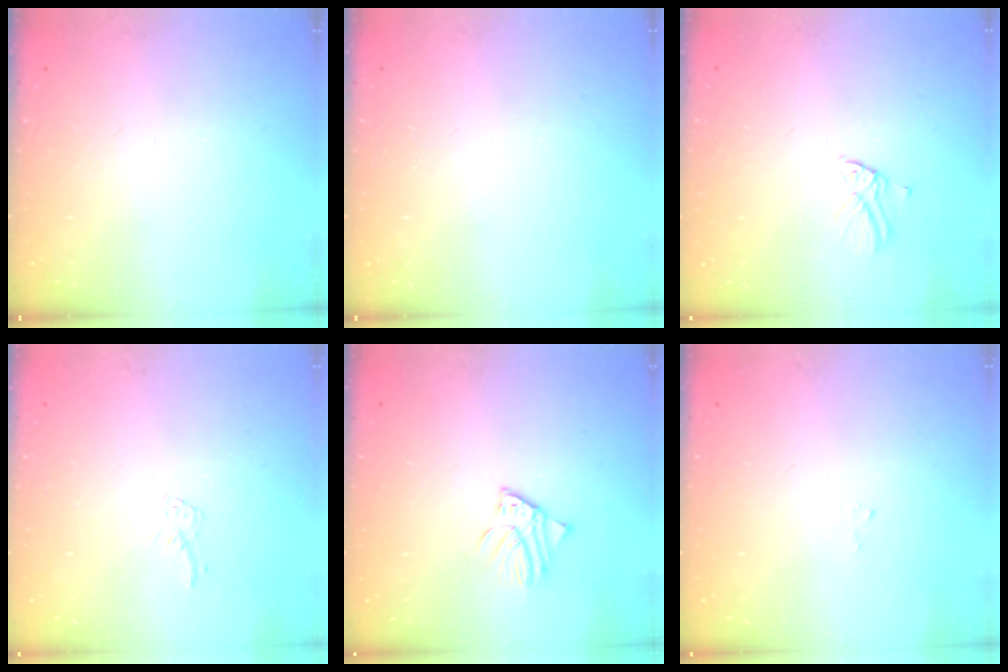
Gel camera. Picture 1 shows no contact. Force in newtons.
{"total": 0.0}
{"total": 2.1, "press": 2.1, "slide": 0.1}
{"total": 3.7, "press": 3.7, "slide": 0.2}
{"total": 2.9, "press": 2.9, "slide": 0.3}
{"total": 3.1, "press": 3.1, "slide": 0.0}